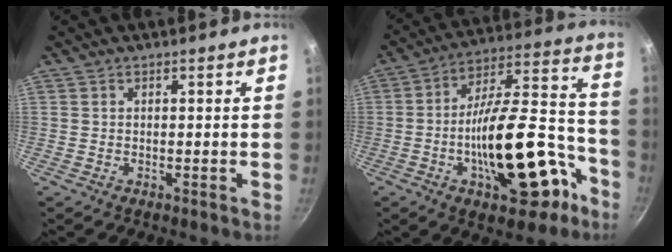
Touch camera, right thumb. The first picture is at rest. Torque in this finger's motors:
{"motor_torque": [2.74, 2.27, 2.35, -0.44, 0.50]}